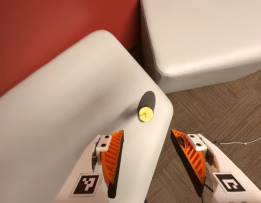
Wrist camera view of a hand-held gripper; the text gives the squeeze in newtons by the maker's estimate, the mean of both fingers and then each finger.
{"total": 0.0}